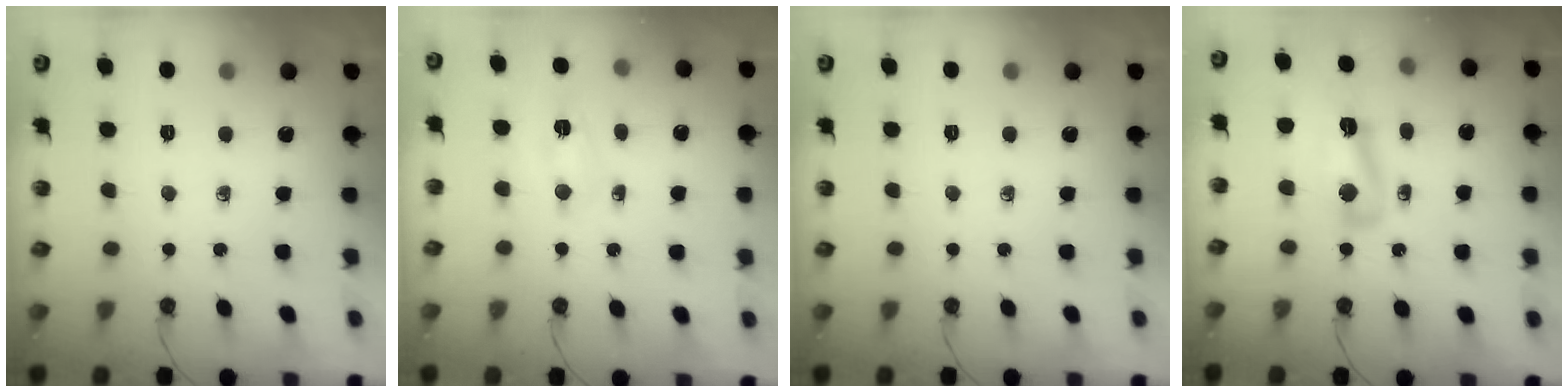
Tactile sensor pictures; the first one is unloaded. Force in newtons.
{"total": 4.0, "press": 3.8, "slide": 1.3}
{"total": 0.0}
{"total": 11.4, "press": 9.9, "slide": 5.7}